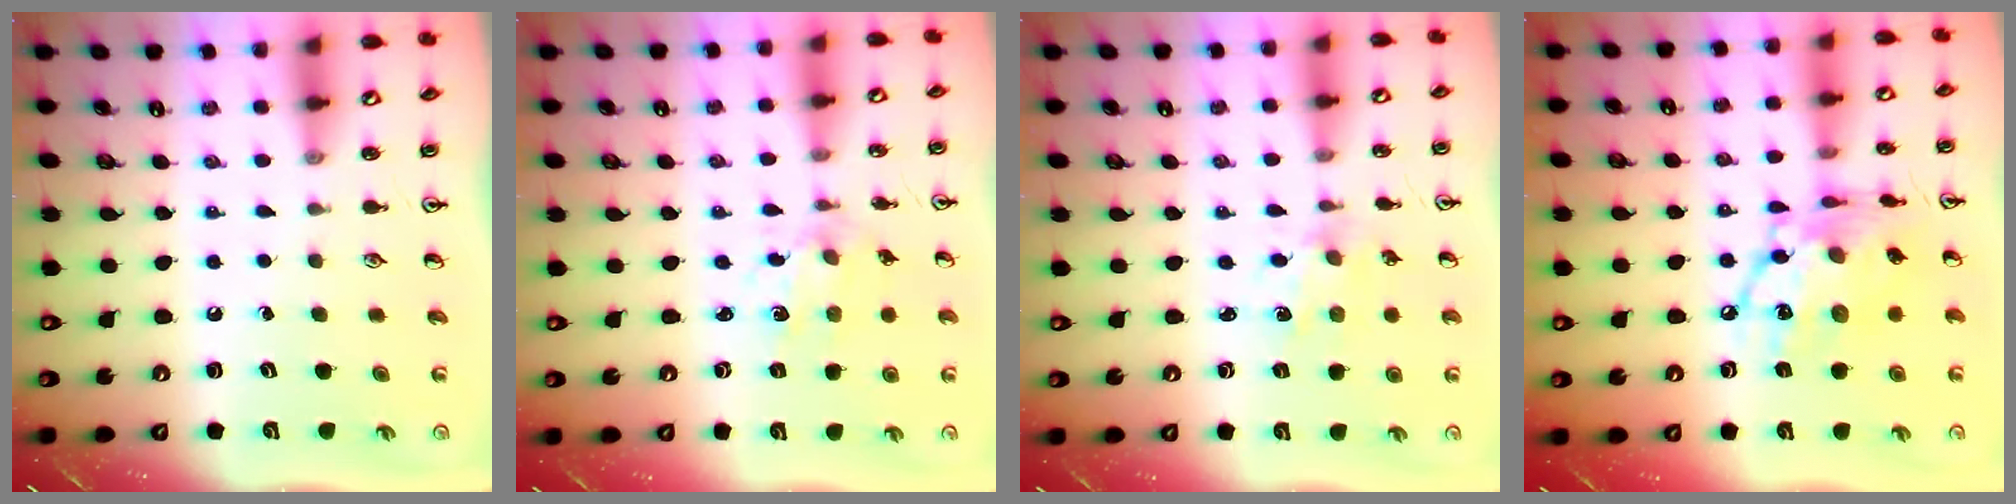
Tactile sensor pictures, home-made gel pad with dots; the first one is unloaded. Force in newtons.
{"total": 2.9, "press": 2.8, "slide": 0.9}
{"total": 2.0, "press": 1.8, "slide": 0.7}
{"total": 16.5, "press": 16.5, "slide": 1.5}